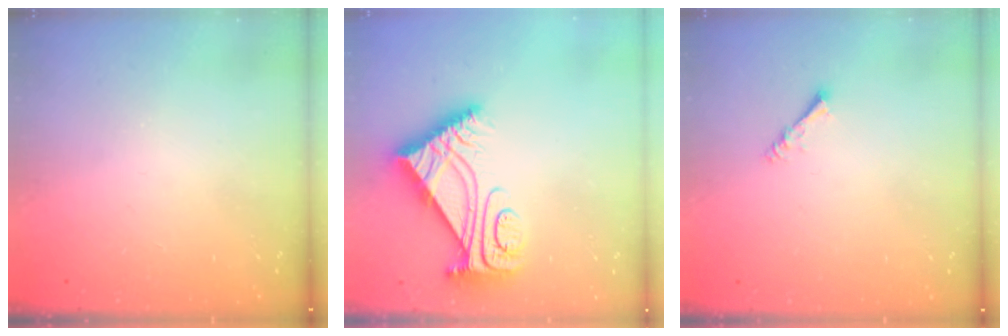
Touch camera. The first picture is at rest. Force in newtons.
{"total": 9.6, "press": 9.6, "slide": 0.9}
{"total": 1.6, "press": 1.5, "slide": 0.3}